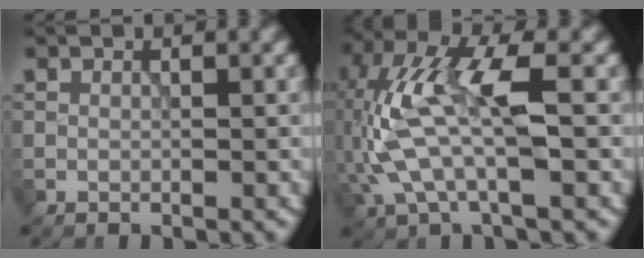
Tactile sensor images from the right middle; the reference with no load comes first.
{"total": 8.7, "force": [-0.3, 3.4, 8.0], "torque": [-0.191, 0.017, -0.008]}